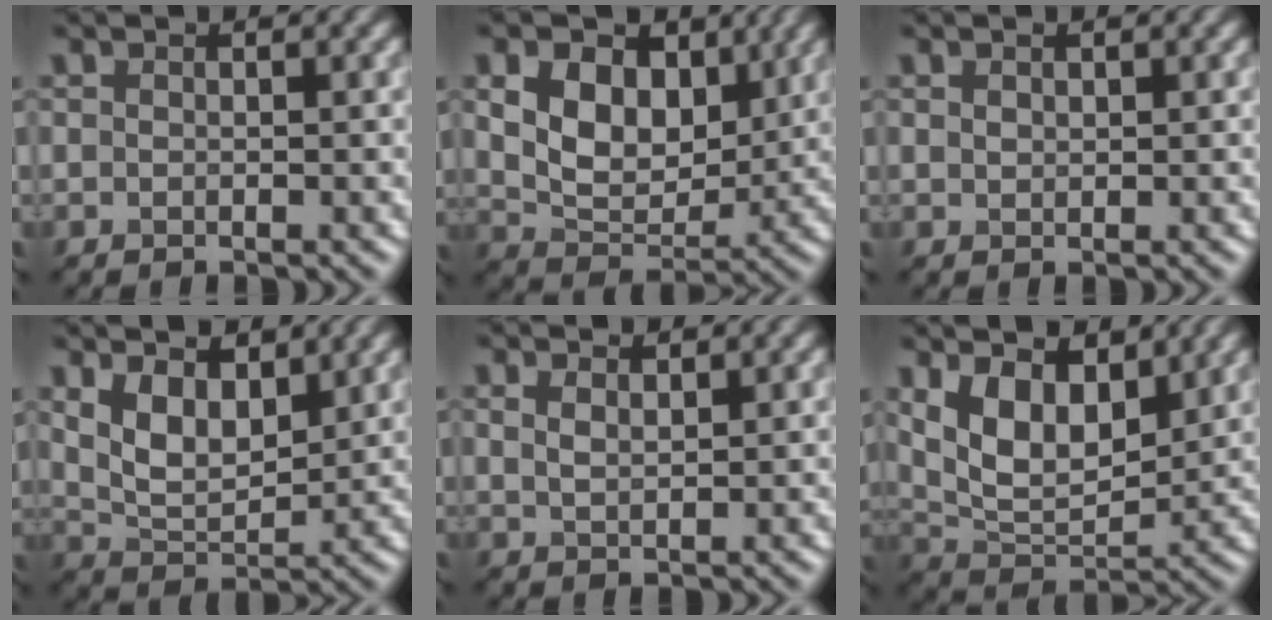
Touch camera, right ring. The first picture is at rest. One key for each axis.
{"total": 7.4, "fx": 2.2, "fy": 5.0, "fz": 4.9, "tx": -0.103, "ty": -0.007, "tz": 0.039}
{"total": 0.8, "fx": 0.5, "fy": 0.5, "fz": 0.4, "tx": -0.010, "ty": 0.001, "tz": 0.009}
{"total": 5.1, "fx": 2.5, "fy": 2.6, "fz": 3.6, "tx": -0.081, "ty": -0.005, "tz": 0.043}
{"total": 1.7, "fx": 1.2, "fy": 0.6, "fz": 1.0, "tx": -0.022, "ty": 0.000, "tz": 0.026}
{"total": 7.6, "fx": 3.4, "fy": 3.8, "fz": 5.6, "tx": -0.108, "ty": -0.002, "tz": 0.060}